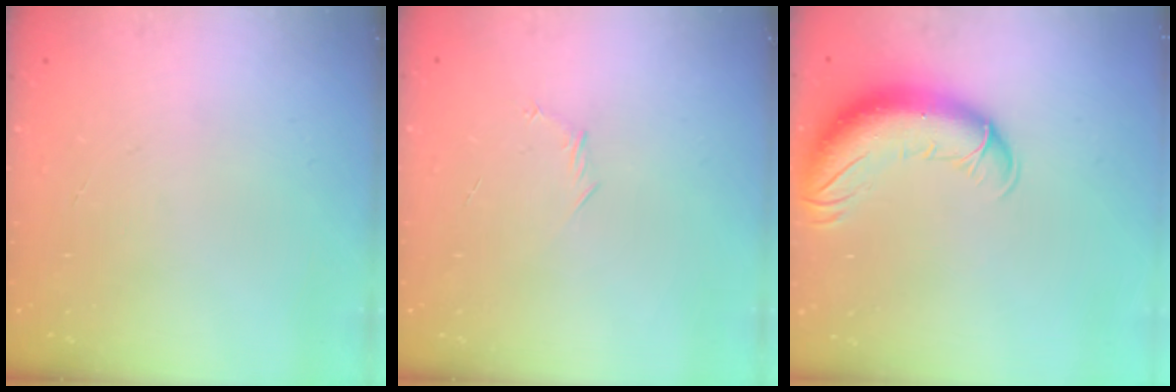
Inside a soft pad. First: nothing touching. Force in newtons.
{"total": 4.1, "press": 3.9, "slide": 1.2}
{"total": 13.4, "press": 13.0, "slide": 3.1}